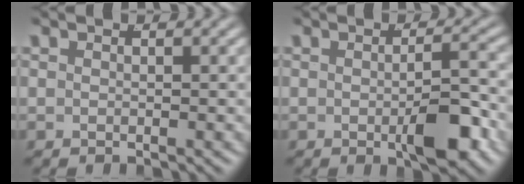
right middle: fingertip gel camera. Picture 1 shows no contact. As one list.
[{"total": 4.2, "force": [-1.4, 1.1, 3.8], "torque": [-0.043, -0.003, -0.024]}]